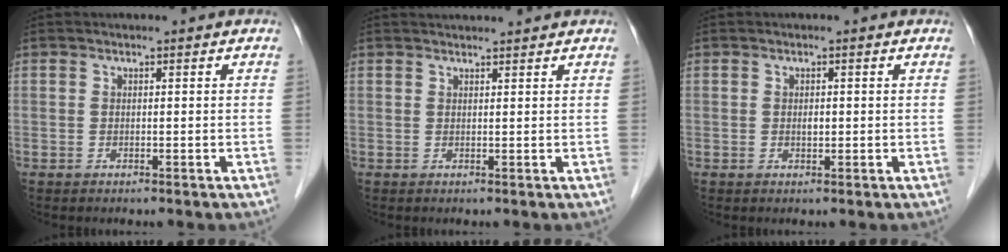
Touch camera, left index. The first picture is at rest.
{"total": 4.4, "force": [4.3, 0.2, 0.9], "torque": [-0.006, 0.026, 0.055]}
{"total": 0.9, "force": [-0.1, 0.6, 0.7], "torque": [-0.006, -0.003, -0.003]}